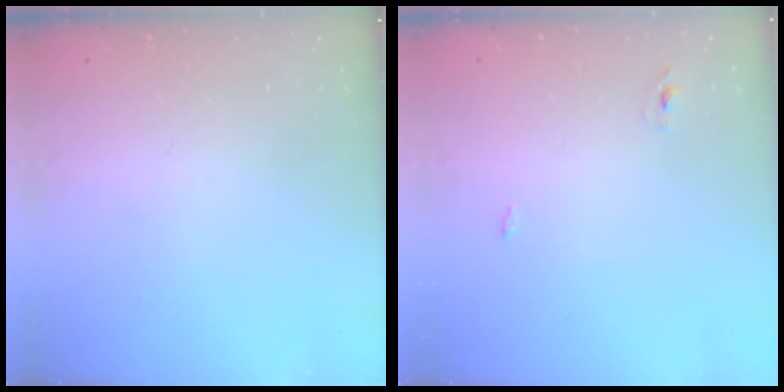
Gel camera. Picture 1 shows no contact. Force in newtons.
{"total": 2.3, "press": 2.1, "slide": 1.0}